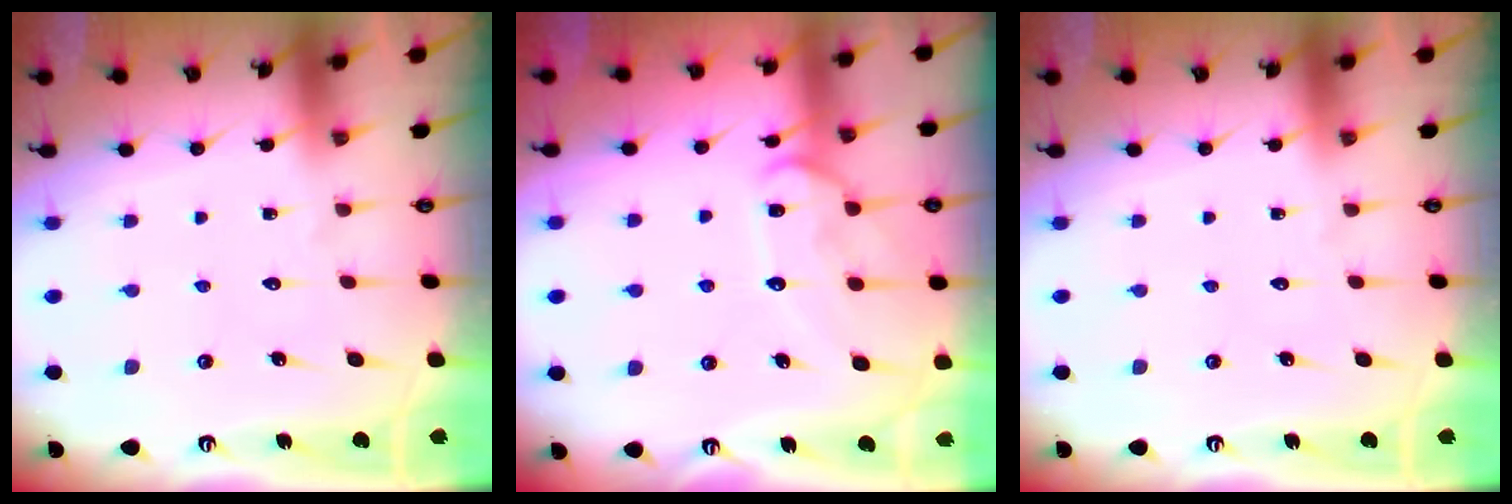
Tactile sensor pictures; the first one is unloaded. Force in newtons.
{"total": 12.5, "press": 12.4, "slide": 1.0}
{"total": 0.0}